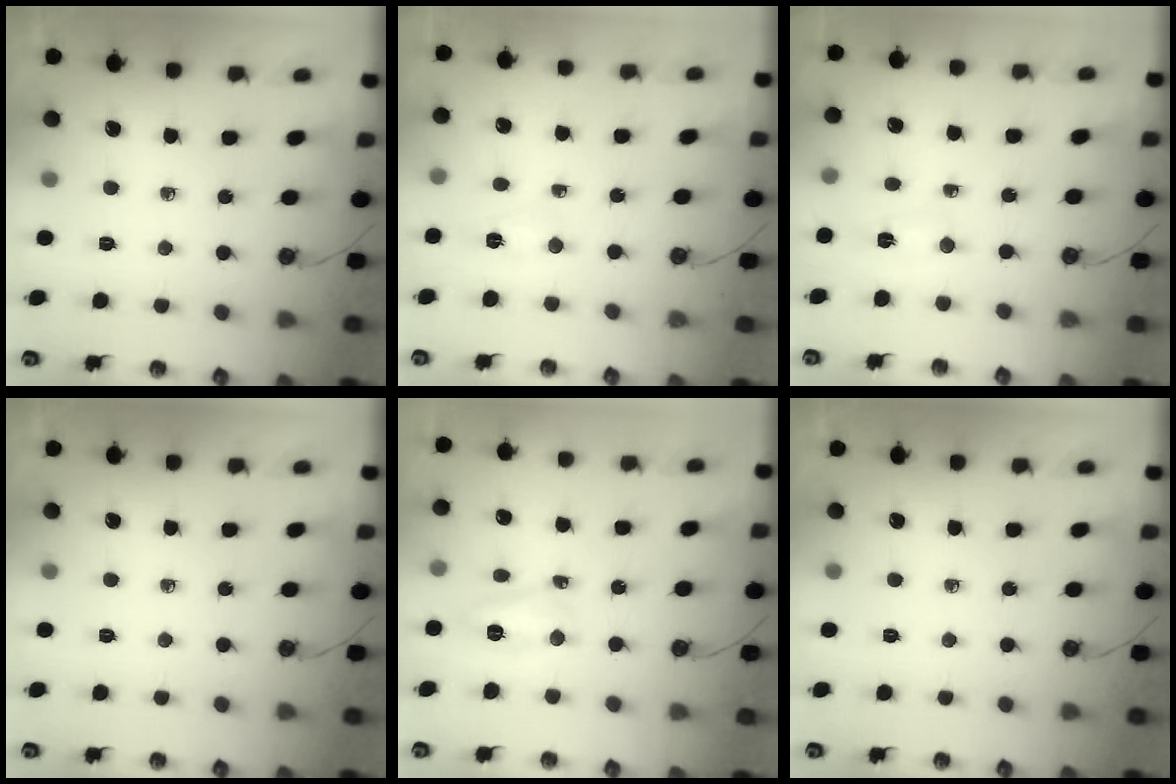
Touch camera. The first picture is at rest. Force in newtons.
{"total": 2.7, "press": 2.5, "slide": 1.1}
{"total": 2.7, "press": 2.7, "slide": 0.4}
{"total": 0.0}
{"total": 9.2, "press": 6.1, "slide": 6.8}
{"total": 0.0}